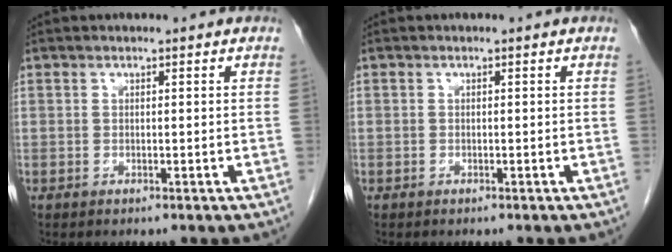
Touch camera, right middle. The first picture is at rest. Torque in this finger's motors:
{"motor_torque": [0.98, -1.16, 0.04, -0.13]}